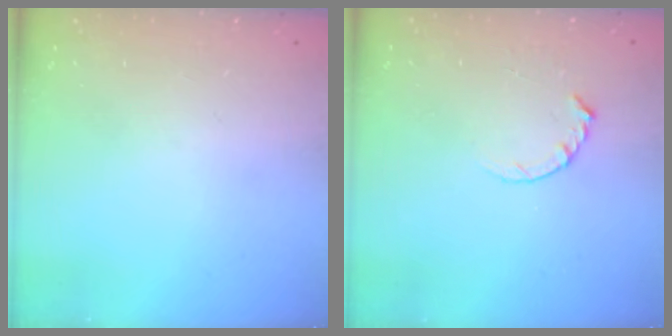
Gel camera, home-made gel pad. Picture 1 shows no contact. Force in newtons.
{"total": 2.8, "press": 2.8, "slide": 0.4}